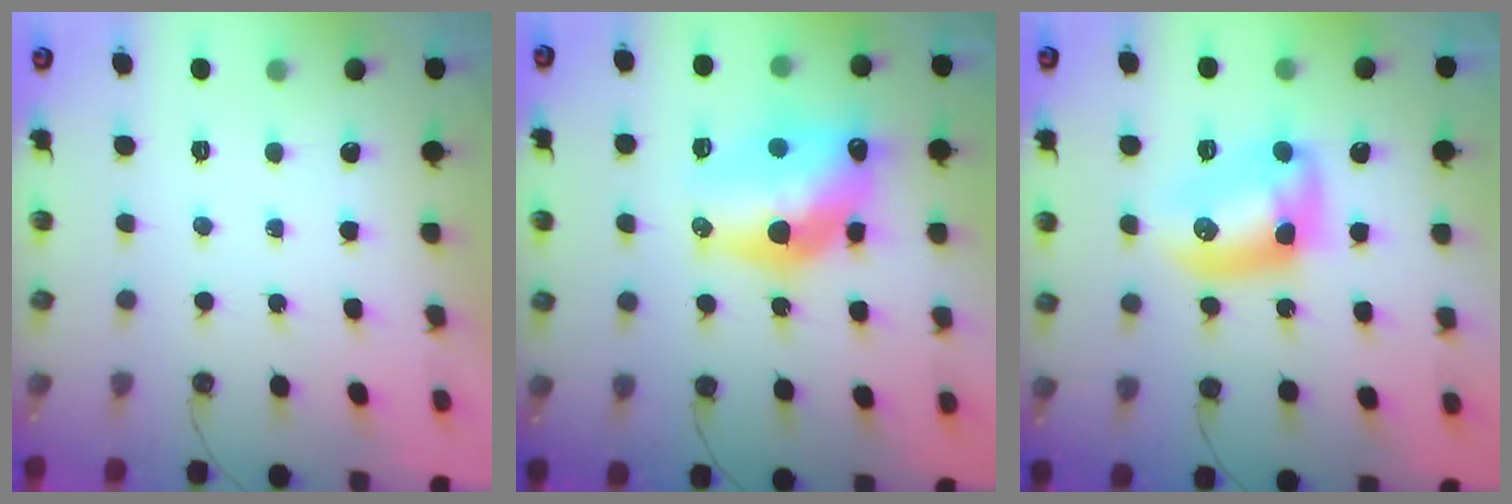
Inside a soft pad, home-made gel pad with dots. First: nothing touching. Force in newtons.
{"total": 17.8, "press": 17.1, "slide": 4.9}
{"total": 12.2, "press": 11.7, "slide": 3.6}